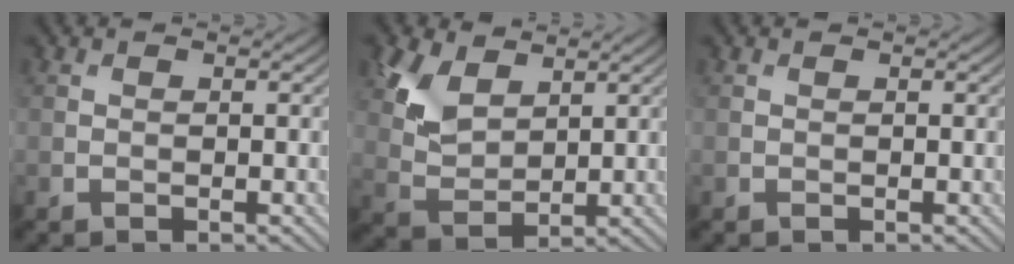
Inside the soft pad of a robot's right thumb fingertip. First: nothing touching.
{"total": 6.7, "force": [3.5, 4.0, 4.1], "torque": [-0.103, -0.004, 0.074]}
{"total": 0.0}